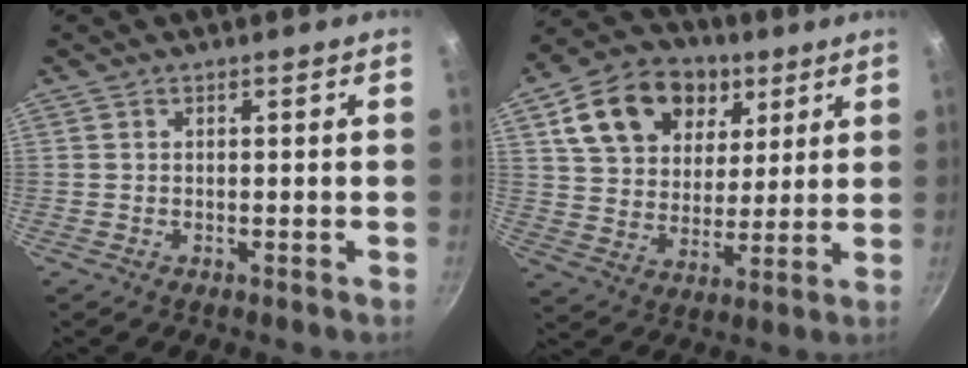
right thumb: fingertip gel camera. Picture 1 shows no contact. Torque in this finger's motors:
{"motor_torque": [-0.43, 0.84, 0.28, -0.16, 0.09]}